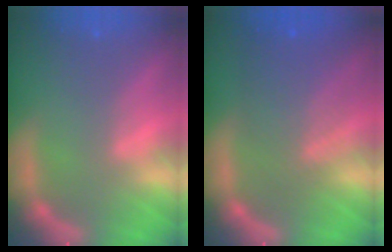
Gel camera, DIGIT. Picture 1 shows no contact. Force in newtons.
{"total": 6.6}